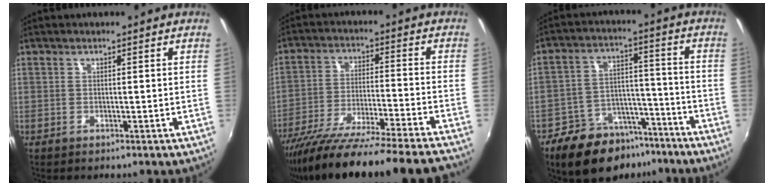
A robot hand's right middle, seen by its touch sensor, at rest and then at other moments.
{"total": 24.6, "force": [-21.8, -1.0, 11.4], "torque": [-0.199, -0.065, -0.339]}
{"total": 15.0, "force": [-10.6, 8.5, 6.4], "torque": [-0.132, 0.027, -0.149]}